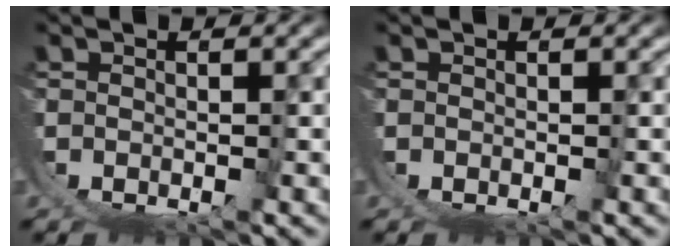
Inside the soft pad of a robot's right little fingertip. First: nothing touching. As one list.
[{"total": 0.0}]